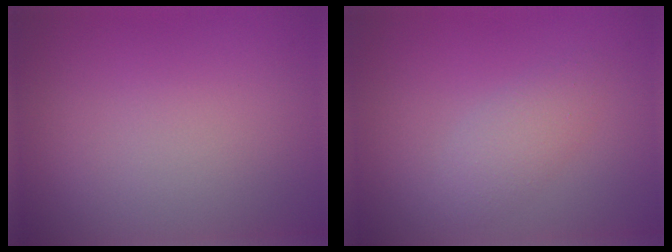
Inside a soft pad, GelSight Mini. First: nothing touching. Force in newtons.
{"total": 2.1, "press": 2.1, "slide": 0.1}